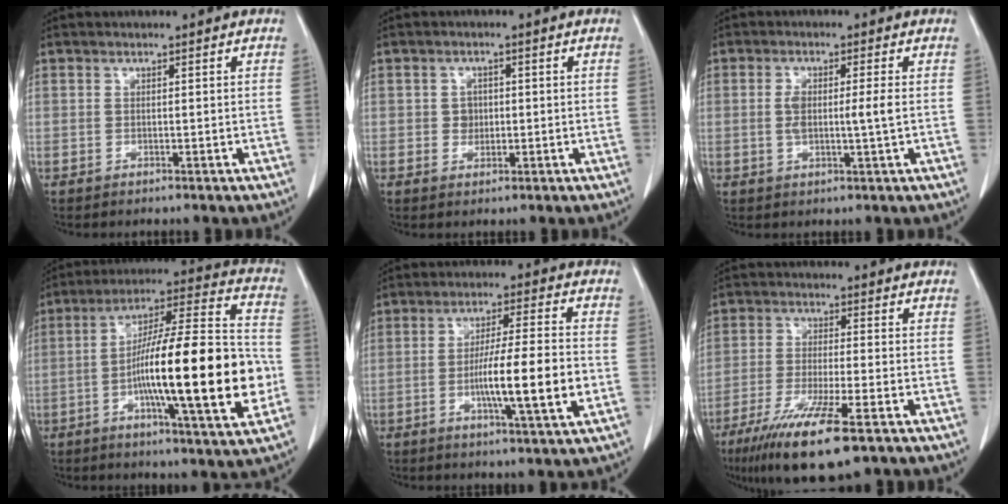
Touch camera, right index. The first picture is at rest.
{"total": 2.3, "force": [0.0, 2.0, 1.1], "torque": [-0.013, 0.003, 0.001]}
{"total": 4.6, "force": [0.0, 0.5, 4.6], "torque": [-0.087, 0.002, 0.002]}
{"total": 23.9, "force": [-4.4, 2.3, 23.4], "torque": [-0.352, 0.005, -0.074]}
{"total": 11.7, "force": [-2.6, 0.2, 11.4], "torque": [-0.190, -0.004, -0.048]}
{"total": 13.5, "force": [-8.3, 1.5, 10.5], "torque": [-0.192, -0.039, -0.139]}